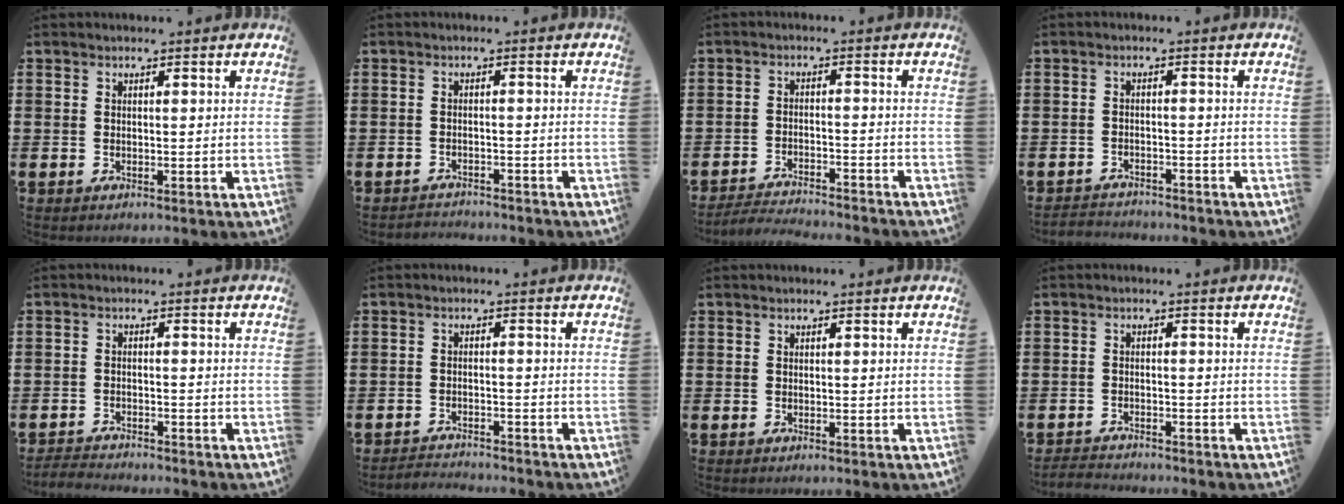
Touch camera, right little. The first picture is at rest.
{"total": 1.6, "force": [-1.6, 0.0, -0.2], "torque": [-0.001, 0.004, -0.035]}
{"total": 3.1, "force": [-3.1, -0.1, 0.2], "torque": [-0.005, 0.002, -0.065]}
{"total": 2.0, "force": [-2.0, 0.1, -0.3], "torque": [-0.002, 0.002, -0.045]}
{"total": 2.1, "force": [-2.1, 0.0, 0.0], "torque": [-0.004, 0.002, -0.045]}
{"total": 2.1, "force": [-2.1, -0.1, -0.2], "torque": [-0.002, 0.003, -0.046]}
{"total": 0.0}
{"total": 1.8, "force": [-1.8, 0.1, -0.1], "torque": [-0.003, 0.002, -0.040]}